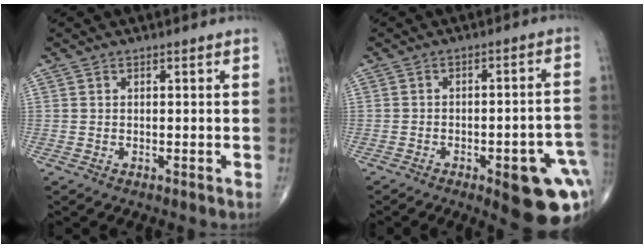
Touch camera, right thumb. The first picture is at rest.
{"total": 15.6, "force": [-6.1, 4.9, 13.5], "torque": [-0.109, 0.033, -0.059]}